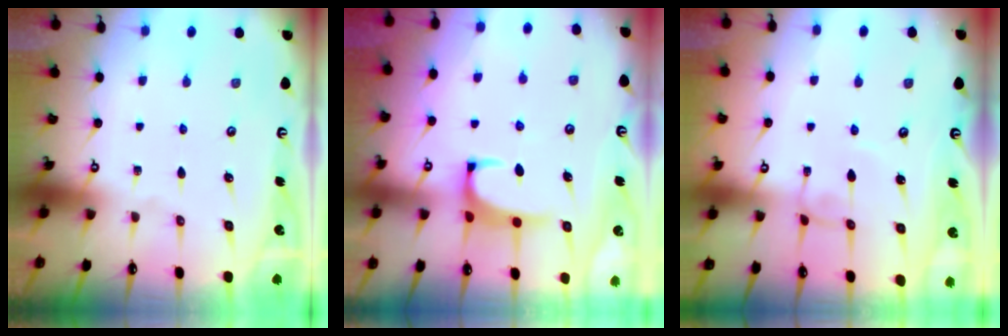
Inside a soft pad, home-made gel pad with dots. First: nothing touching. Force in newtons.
{"total": 2.0, "press": 1.7, "slide": 1.0}
{"total": 2.9, "press": 2.9, "slide": 0.2}